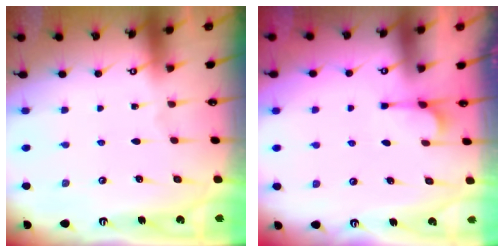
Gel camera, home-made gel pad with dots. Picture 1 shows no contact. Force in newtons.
{"total": 1.7, "press": 1.3, "slide": 1.1}